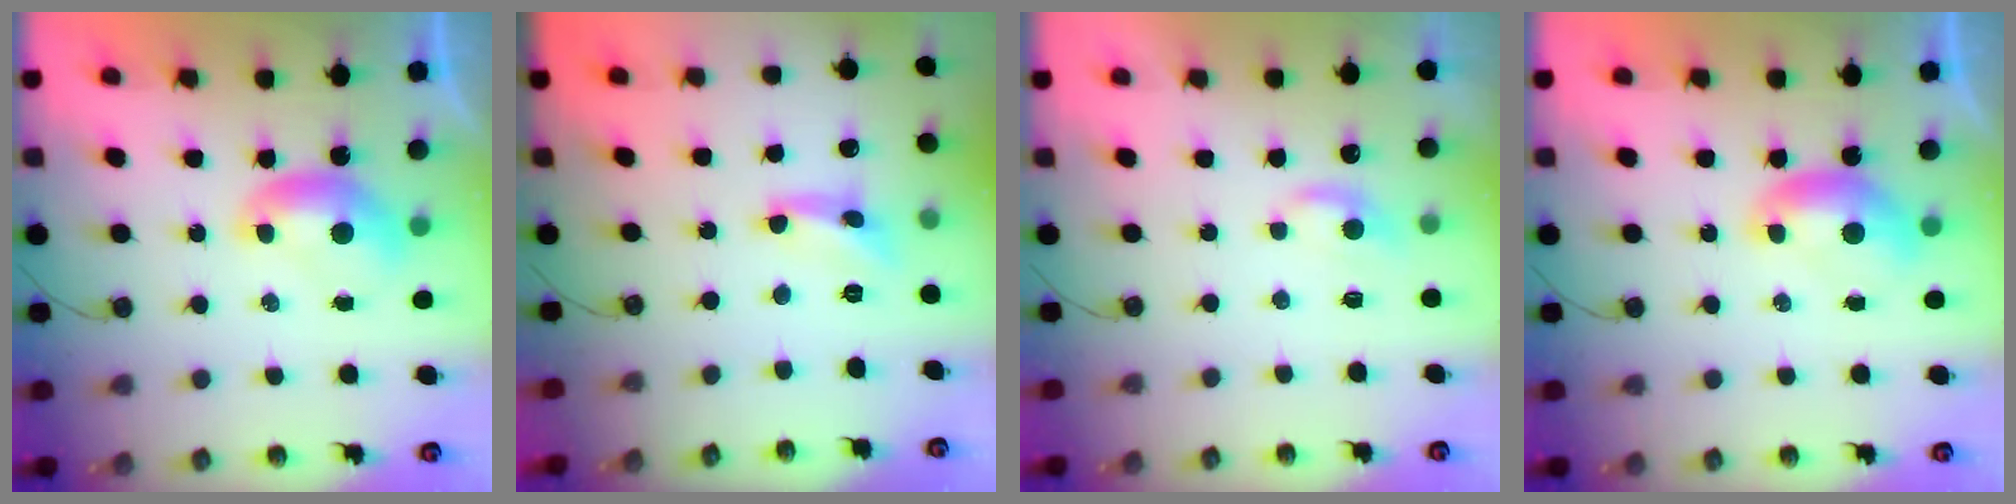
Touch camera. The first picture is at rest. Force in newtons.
{"total": 2.5, "press": 2.5, "slide": 0.2}
{"total": 1.4, "press": 1.2, "slide": 0.5}
{"total": 0.0}